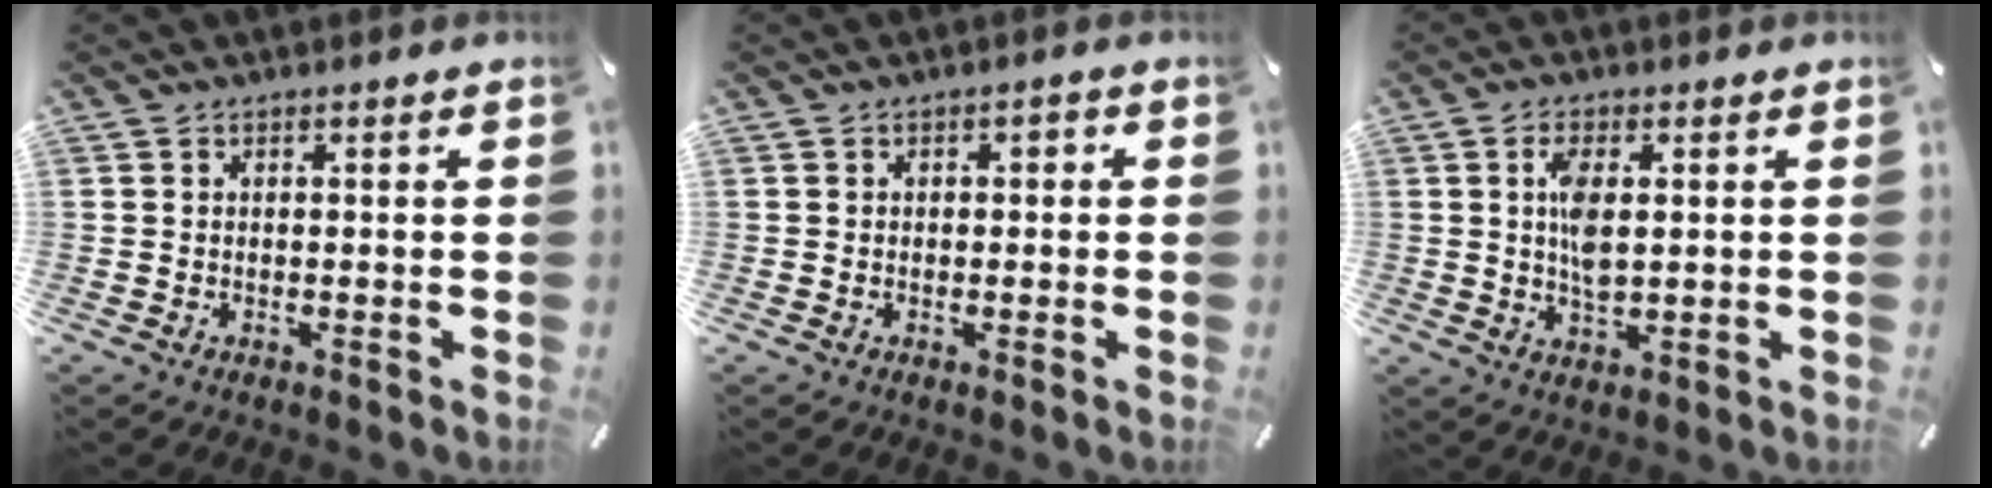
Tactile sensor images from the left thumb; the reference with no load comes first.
{"total": 1.3, "force": [-0.5, 1.0, 0.7], "torque": [-0.013, 0.008, -0.013]}
{"total": 6.1, "force": [0.9, 2.9, 5.3], "torque": [-0.107, -0.003, 0.008]}